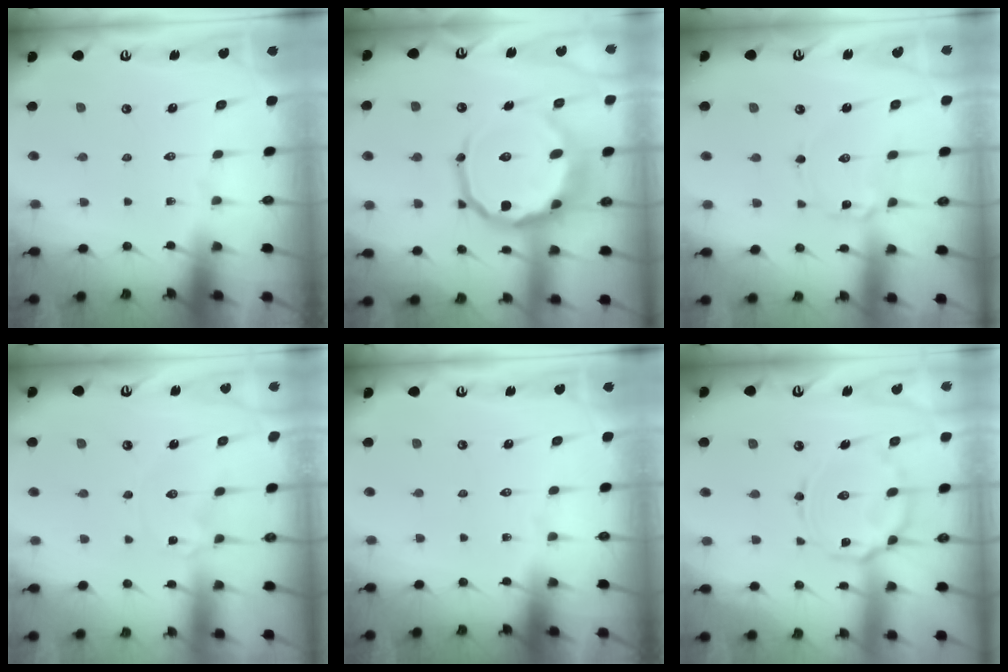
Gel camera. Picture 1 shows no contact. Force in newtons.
{"total": 17.0, "press": 16.7, "slide": 3.1}
{"total": 2.4, "press": 2.4, "slide": 0.1}
{"total": 1.8, "press": 1.8, "slide": 0.2}
{"total": 0.0}
{"total": 13.0, "press": 12.9, "slide": 1.0}